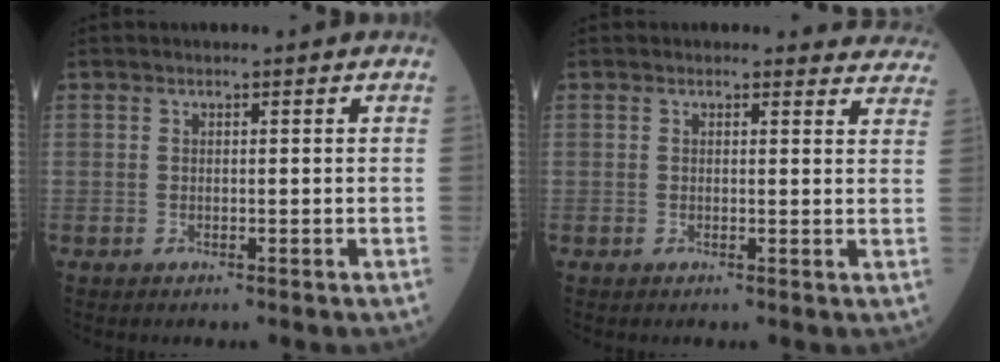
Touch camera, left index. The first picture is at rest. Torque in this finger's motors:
{"motor_torque": [0.06, -0.21, 0.12, 0.01]}